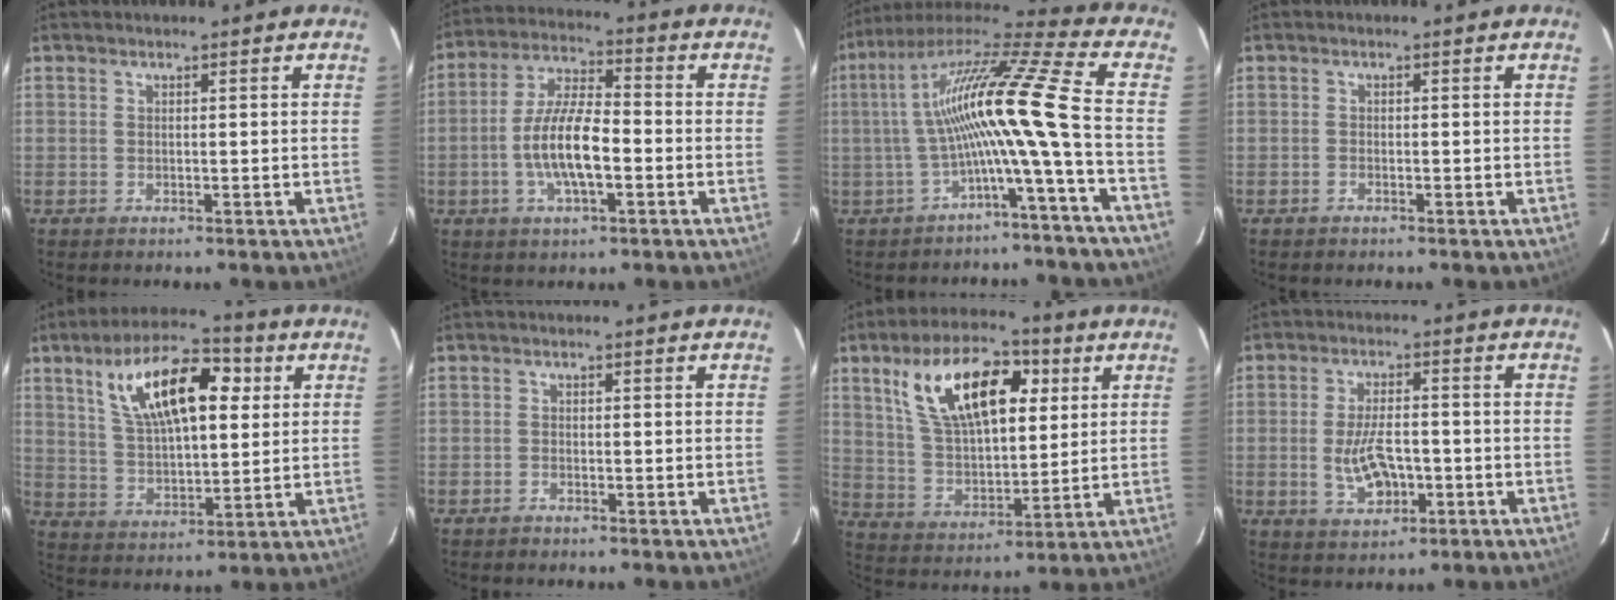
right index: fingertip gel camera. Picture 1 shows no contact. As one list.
[{"total": 10.7, "force": [-2.9, 3.5, 9.7], "torque": [-0.196, 0.003, -0.054]}, {"total": 16.1, "force": [-3.1, -1.3, 15.7], "torque": [-0.270, 0.004, -0.065]}, {"total": 0.7, "force": [-0.6, 0.4, 0.0], "torque": [-0.002, 0.003, -0.011]}, {"total": 16.5, "force": [6.1, 7.2, 13.5], "torque": [-0.237, 0.031, 0.110]}, {"total": 0.8, "force": [-0.7, 0.3, 0.0], "torque": [-0.002, 0.004, -0.014]}, {"total": 18.2, "force": [7.3, 8.8, 14.2], "torque": [-0.253, 0.032, 0.136]}, {"total": 7.6, "force": [-1.9, 3.9, 6.3], "torque": [-0.128, -0.003, -0.026]}]